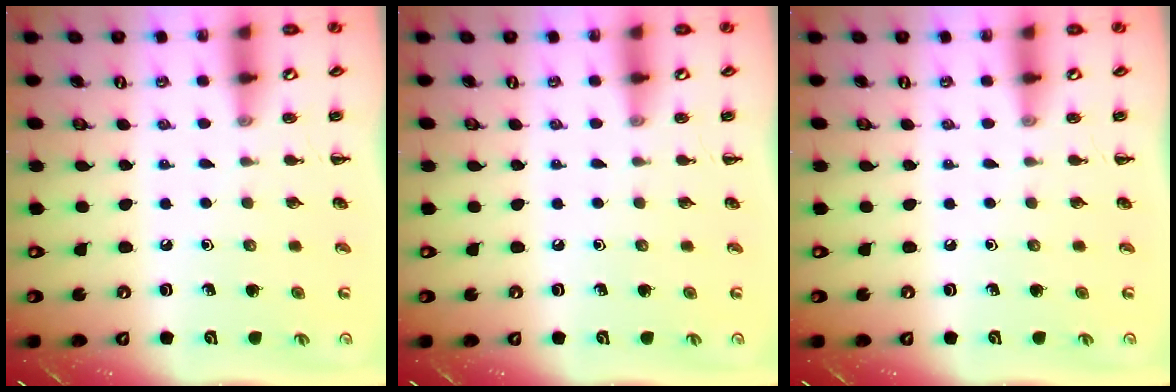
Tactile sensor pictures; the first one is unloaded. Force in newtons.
{"total": 0.0}
{"total": 0.0}